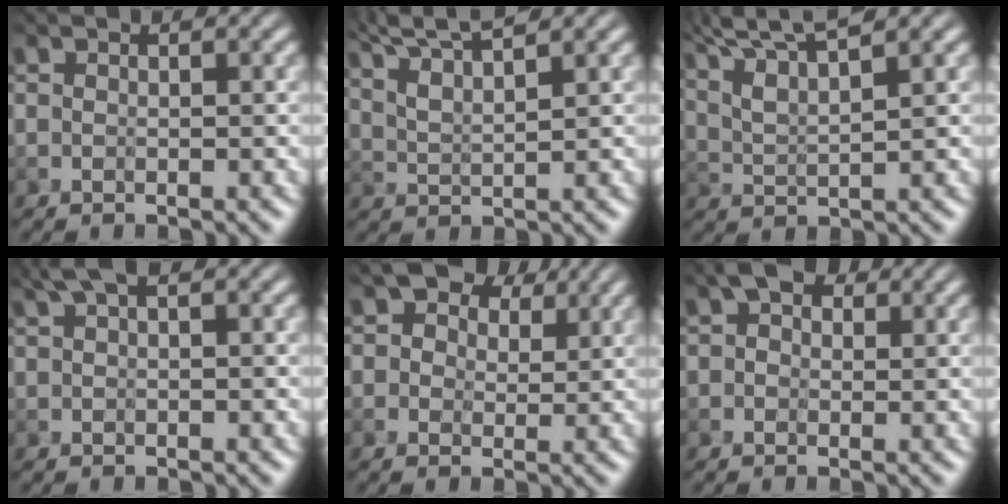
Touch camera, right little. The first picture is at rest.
{"total": 6.9, "force": [5.5, 1.5, 4.0], "torque": [-0.057, 0.023, 0.067]}
{"total": 7.9, "force": [5.9, 1.8, 4.9], "torque": [-0.080, 0.028, 0.072]}
{"total": 1.9, "force": [1.2, 0.5, 1.4], "torque": [-0.026, 0.005, 0.024]}
{"total": 4.9, "force": [2.8, 3.2, 2.4], "torque": [-0.036, 0.001, 0.029]}
{"total": 2.6, "force": [1.2, 1.6, 1.6], "torque": [-0.023, 0.004, 0.010]}